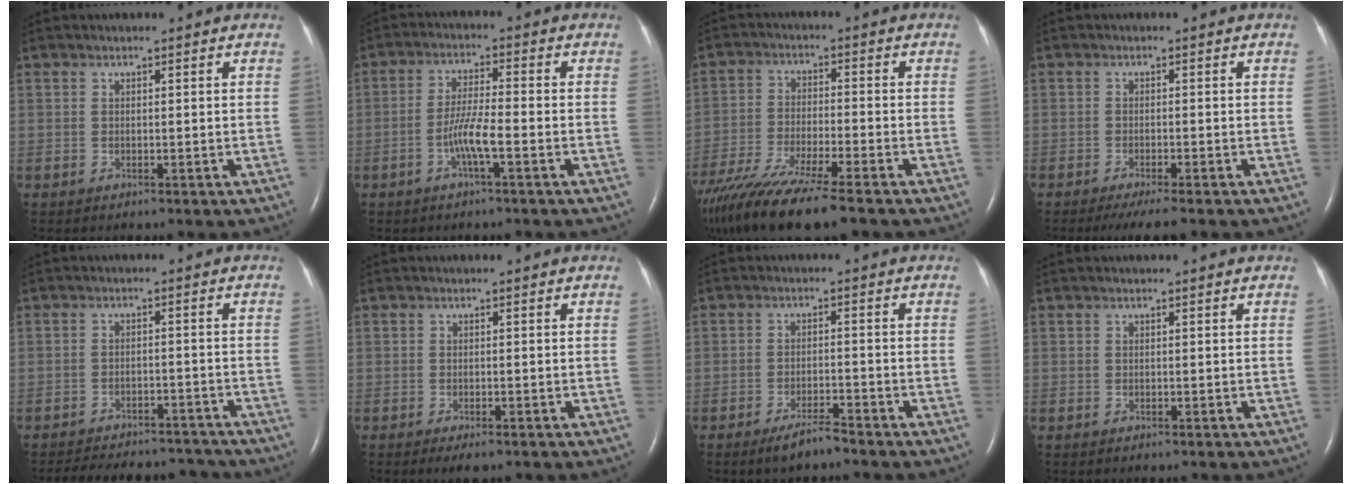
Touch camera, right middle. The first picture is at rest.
{"total": 5.0, "force": [-2.0, 0.1, 4.6], "torque": [-0.094, 0.001, -0.042]}
{"total": 15.6, "force": [-12.0, 1.1, 9.9], "torque": [-0.198, -0.050, -0.209]}
{"total": 5.1, "force": [-4.0, 0.2, 3.1], "torque": [-0.043, -0.010, -0.059]}
{"total": 13.2, "force": [-12.1, 4.0, 3.3], "torque": [-0.067, 0.010, -0.157]}
{"total": 2.1, "force": [-1.4, 0.6, 1.5], "torque": [-0.025, -0.005, -0.019]}
{"total": 3.7, "force": [-3.0, 0.3, 2.0], "torque": [-0.042, -0.004, -0.056]}
{"total": 0.0}